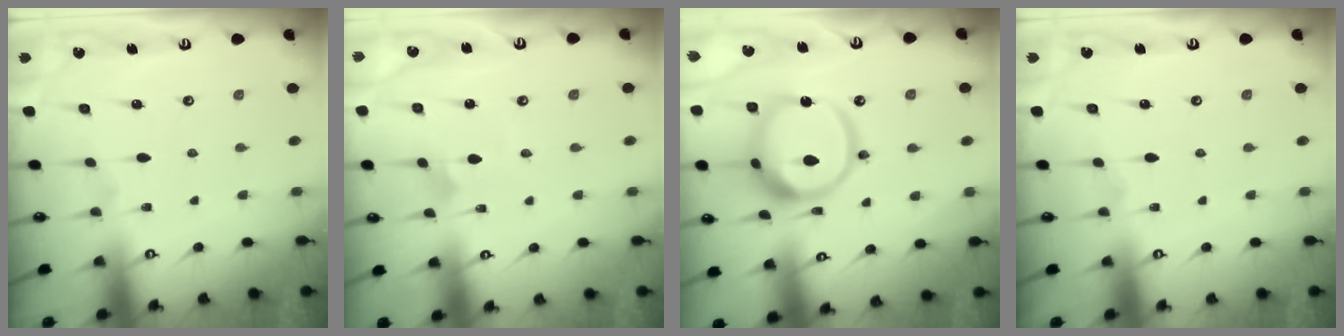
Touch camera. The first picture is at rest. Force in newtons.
{"total": 1.9, "press": 1.9, "slide": 0.1}
{"total": 18.8, "press": 18.7, "slide": 2.0}
{"total": 0.0}